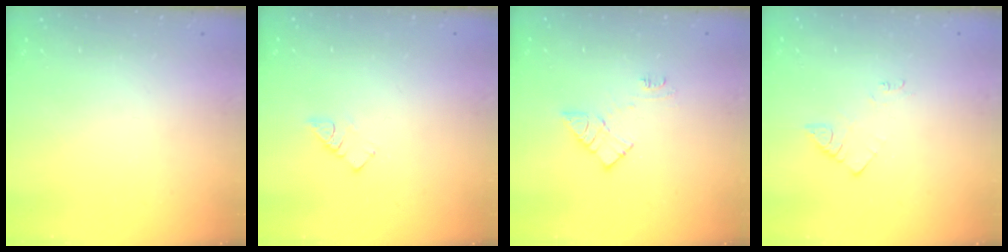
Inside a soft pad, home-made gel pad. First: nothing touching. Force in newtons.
{"total": 4.4, "press": 4.3, "slide": 0.5}
{"total": 9.3, "press": 9.3, "slide": 0.5}
{"total": 2.6, "press": 2.6, "slide": 0.3}